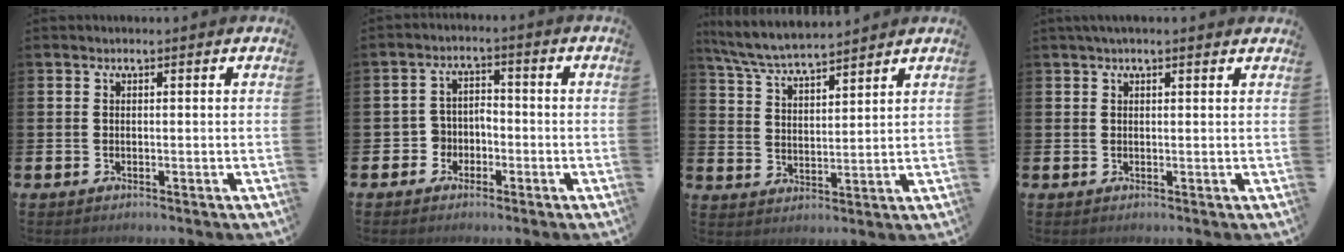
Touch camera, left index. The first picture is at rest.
{"total": 3.4, "force": [-2.0, 2.8, 0.3], "torque": [-0.019, 0.005, -0.047]}
{"total": 6.2, "force": [6.0, 0.4, 1.6], "torque": [-0.052, -0.031, 0.107]}
{"total": 1.3, "force": [1.1, 0.0, 0.6], "torque": [-0.011, 0.002, 0.020]}